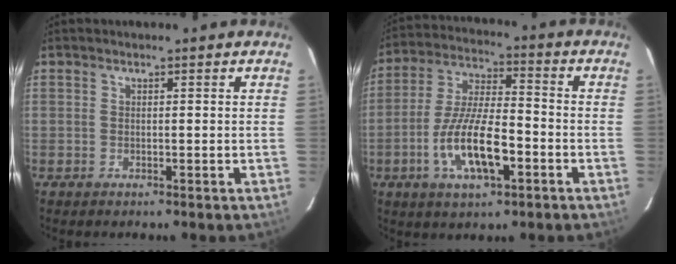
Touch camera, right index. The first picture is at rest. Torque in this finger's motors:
{"motor_torque": [0.79, -0.62, 0.70, 0.21]}